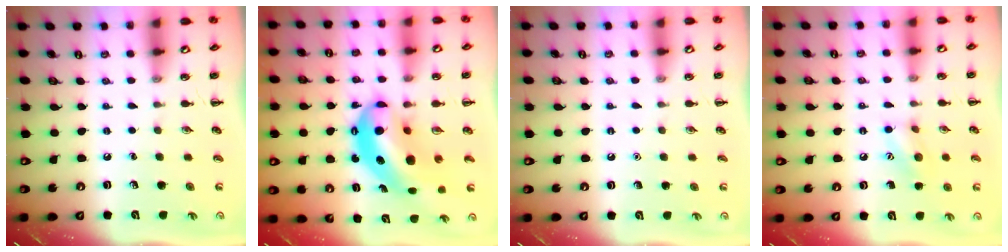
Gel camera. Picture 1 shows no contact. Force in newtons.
{"total": 12.5, "press": 12.1, "slide": 3.1}
{"total": 1.6, "press": 1.6, "slide": 0.1}
{"total": 8.8, "press": 8.7, "slide": 1.3}